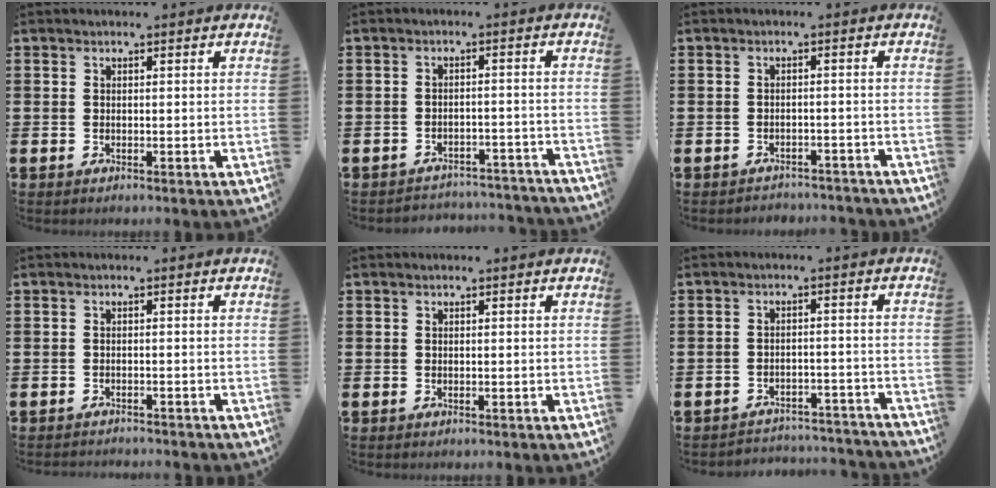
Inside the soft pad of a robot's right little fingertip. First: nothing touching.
{"total": 2.6, "force": [-2.6, 0.2, -0.2], "torque": [-0.005, 0.003, -0.058]}
{"total": 1.7, "force": [-1.6, 0.1, -0.2], "torque": [-0.004, 0.003, -0.037]}
{"total": 0.9, "force": [-0.9, -0.1, -0.1], "torque": [0.001, 0.000, -0.019]}
{"total": 0.0}
{"total": 2.9, "force": [-2.9, 0.2, -0.1], "torque": [-0.005, 0.003, -0.063]}